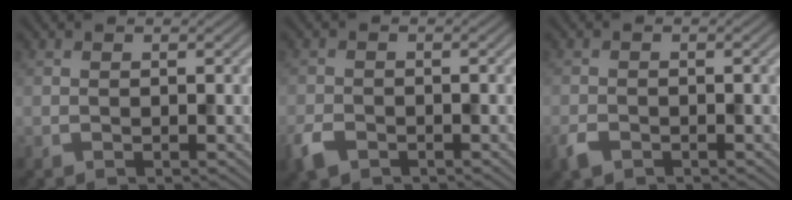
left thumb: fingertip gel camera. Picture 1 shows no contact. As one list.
[{"total": 2.8, "force": [-1.8, 1.6, 1.3], "torque": [-0.035, -0.009, -0.046]}, {"total": 1.8, "force": [-1.2, 1.0, 0.9], "torque": [-0.023, -0.005, -0.030]}]